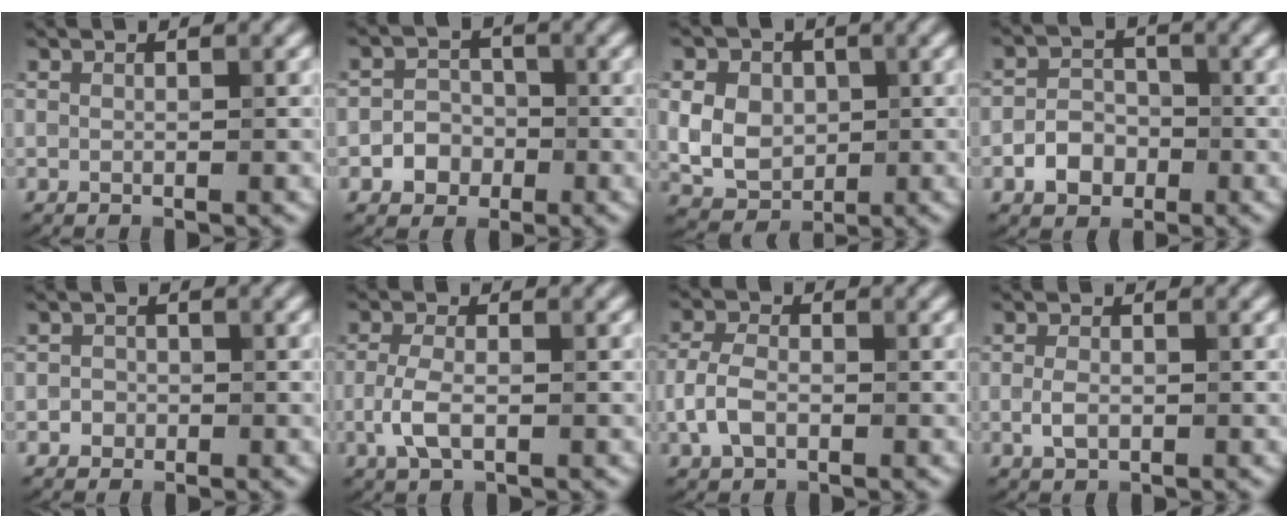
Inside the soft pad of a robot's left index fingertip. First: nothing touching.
{"total": 2.8, "force": [-1.1, 2.4, 1.0], "torque": [0.007, 0.006, -0.031]}
{"total": 10.0, "force": [2.0, 8.1, 5.5], "torque": [-0.095, 0.035, 0.018]}
{"total": 2.9, "force": [-1.3, 2.1, 1.4], "torque": [-0.021, 0.009, -0.021]}
{"total": 1.1, "force": [-0.4, 1.0, 0.3], "torque": [0.017, 0.002, -0.012]}
{"total": 3.0, "force": [-0.9, 1.3, 2.6], "torque": [-0.062, 0.004, -0.019]}
{"total": 3.2, "force": [-0.9, 1.9, 2.4], "torque": [-0.057, 0.007, -0.022]}
{"total": 1.8, "force": [-0.4, 1.0, 1.4], "torque": [-0.034, 0.002, -0.010]}